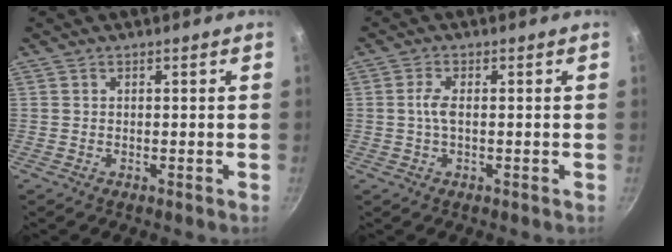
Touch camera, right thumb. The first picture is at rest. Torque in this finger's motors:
{"motor_torque": [0.60, 0.54, 0.70, 0.20, 0.03]}